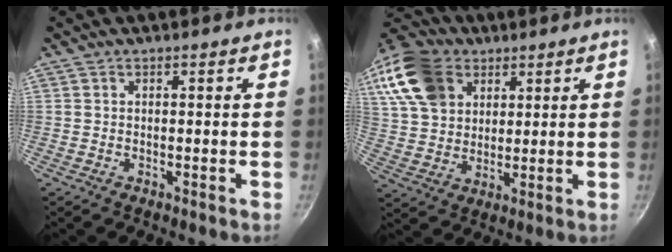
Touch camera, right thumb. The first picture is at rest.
{"total": 16.5, "force": [7.6, 12.0, 8.5], "torque": [-0.150, -0.006, 0.144]}